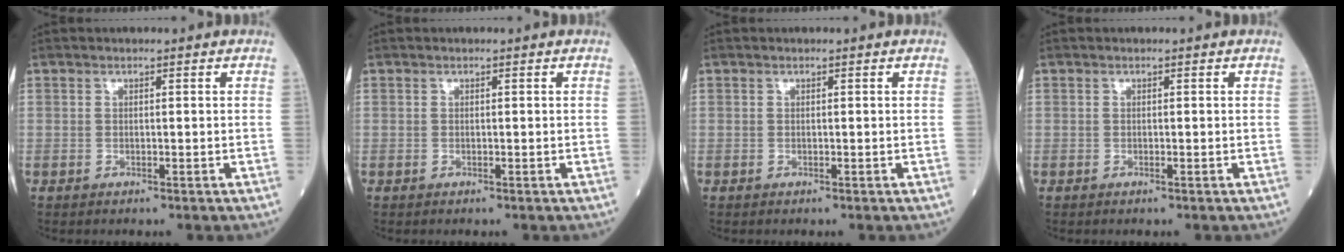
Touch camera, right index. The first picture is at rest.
{"total": 0.0}
{"total": 0.0}
{"total": 0.0}